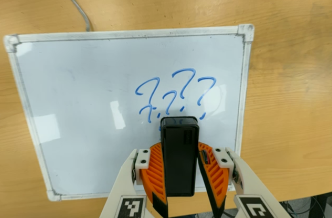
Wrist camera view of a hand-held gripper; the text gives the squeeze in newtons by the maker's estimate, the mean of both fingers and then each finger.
{"total": 5.6, "left": 4.9, "right": 6.2}